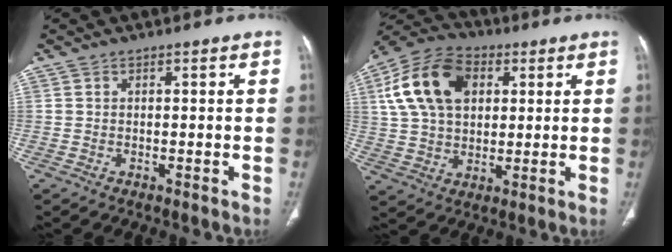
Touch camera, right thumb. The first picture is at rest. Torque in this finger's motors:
{"motor_torque": [0.14, 1.98, 0.69, -0.56, 0.16]}